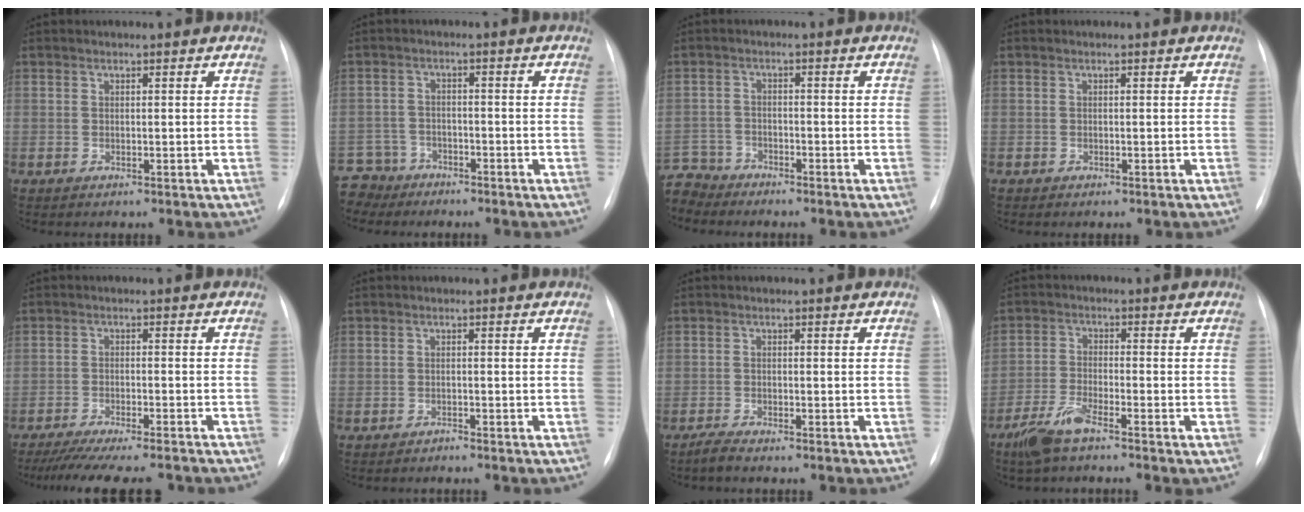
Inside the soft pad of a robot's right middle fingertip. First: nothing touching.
{"total": 6.0, "force": [-5.2, 2.8, -0.8], "torque": [0.016, 0.000, -0.098]}
{"total": 5.7, "force": [-5.4, 1.4, -0.6], "torque": [0.016, 0.000, -0.110]}
{"total": 0.0}
{"total": 14.6, "force": [-13.0, 1.5, 6.5], "torque": [-0.102, -0.022, -0.180]}
{"total": 0.6, "force": [-0.6, -0.1, 0.0], "torque": [-0.005, -0.003, -0.012]}
{"total": 1.5, "force": [-1.4, -0.2, 0.6], "torque": [-0.021, -0.005, -0.030]}
{"total": 5.3, "force": [-4.1, 0.5, 3.4], "torque": [-0.083, -0.012, -0.084]}